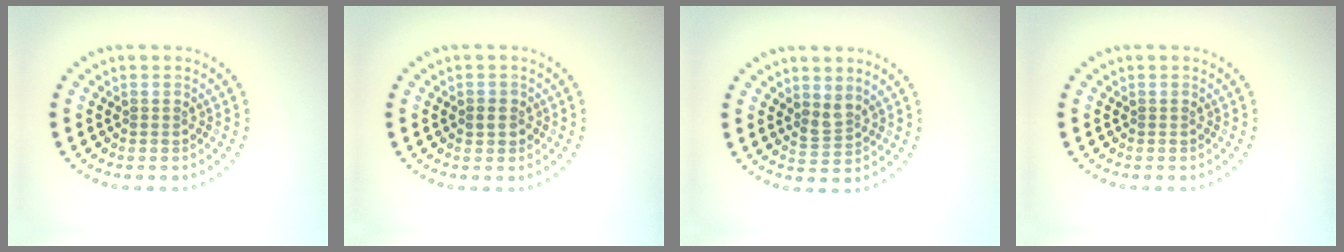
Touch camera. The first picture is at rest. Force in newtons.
{"total": 1.3, "press": 1.3, "slide": 0.3}
{"total": 1.7, "press": 1.4, "slide": 1.1}
{"total": 0.0}